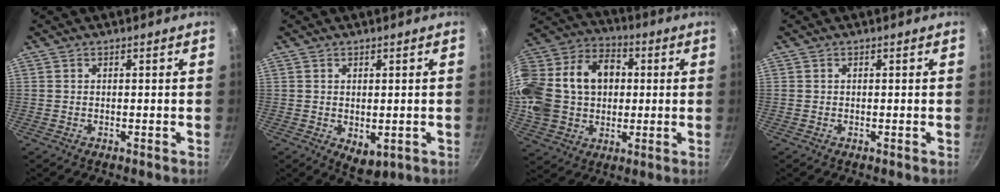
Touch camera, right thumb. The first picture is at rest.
{"total": 4.6, "force": [-0.5, 2.9, 3.5], "torque": [-0.042, -0.012, 0.002]}
{"total": 26.1, "force": [2.7, 19.9, 16.6], "torque": [-0.328, 0.048, 0.049]}
{"total": 0.0}